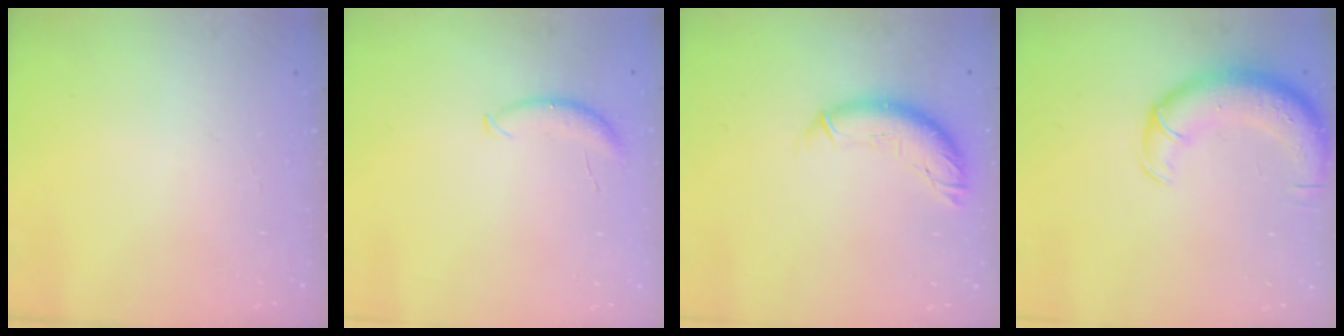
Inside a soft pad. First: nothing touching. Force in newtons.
{"total": 6.9, "press": 6.9, "slide": 0.5}
{"total": 10.3, "press": 10.2, "slide": 1.2}
{"total": 11.9, "press": 11.5, "slide": 3.2}